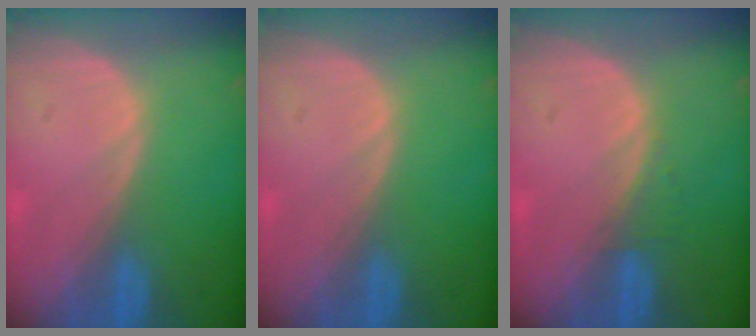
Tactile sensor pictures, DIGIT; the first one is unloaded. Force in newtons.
{"total": 0.0}
{"total": 1.2, "press": 1.1, "slide": 0.4}